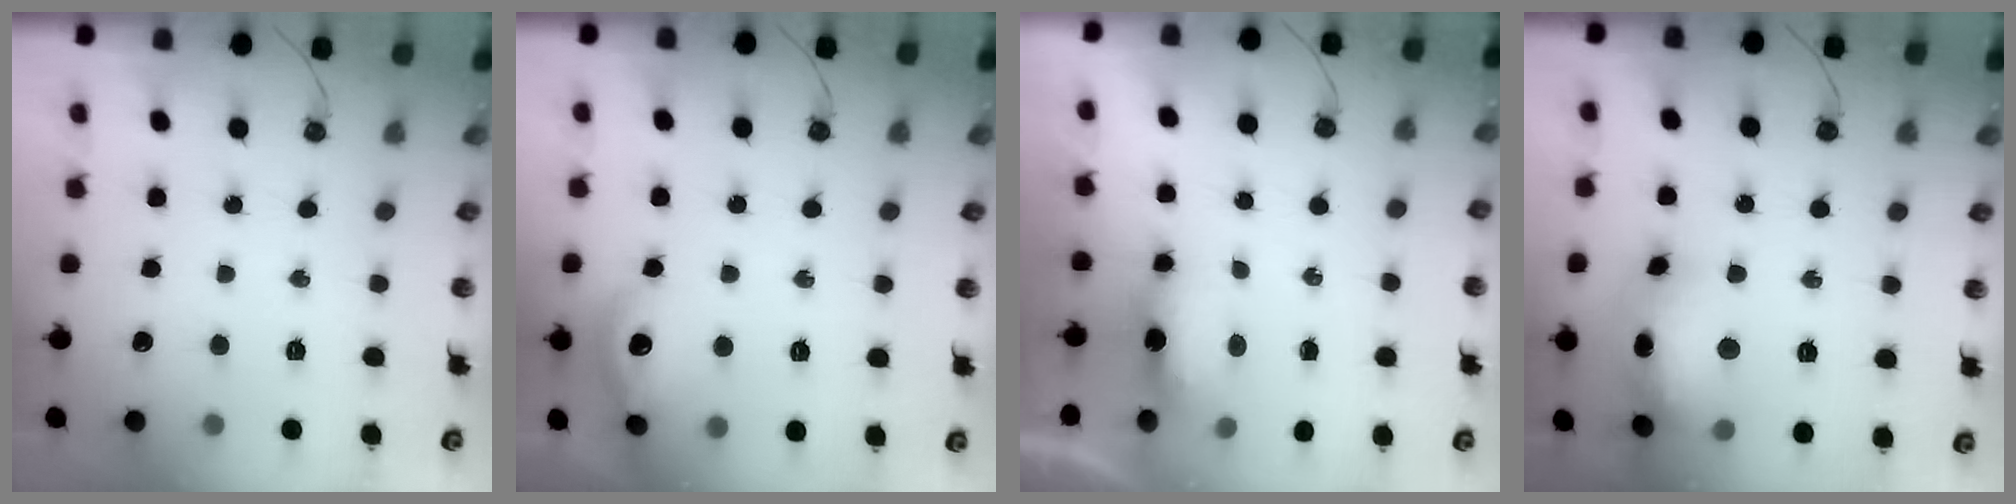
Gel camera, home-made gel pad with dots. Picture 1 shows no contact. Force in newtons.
{"total": 12.7, "press": 12.7, "slide": 1.0}
{"total": 6.1, "press": 6.0, "slide": 0.5}
{"total": 16.9, "press": 16.8, "slide": 1.3}